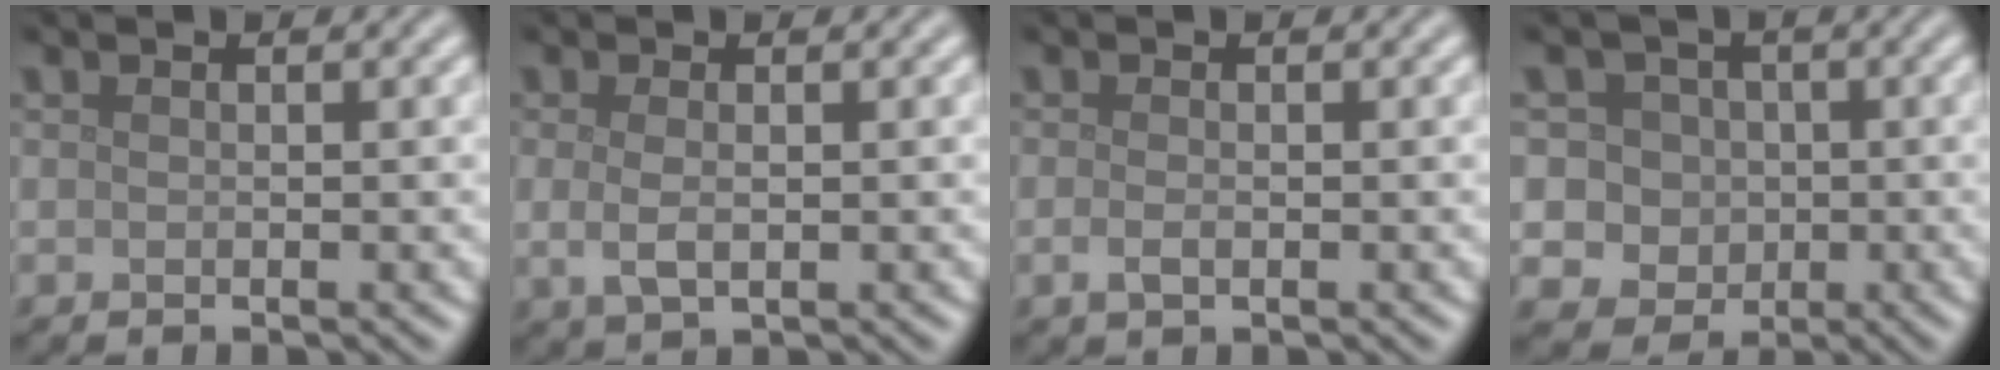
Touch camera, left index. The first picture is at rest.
{"total": 2.0, "force": [0.0, 0.8, 1.8], "torque": [-0.040, -0.005, -0.001]}
{"total": 1.1, "force": [-0.3, 0.5, 0.9], "torque": [-0.023, -0.004, -0.008]}
{"total": 5.5, "force": [0.8, 5.0, 2.2], "torque": [-0.017, 0.020, -0.006]}